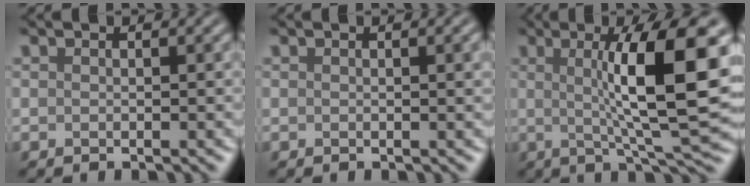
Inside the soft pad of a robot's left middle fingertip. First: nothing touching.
{"total": 1.4, "force": [0.2, 0.4, 1.3], "torque": [-0.012, 0.005, 0.004]}
{"total": 10.7, "force": [1.4, 2.0, 10.4], "torque": [-0.136, 0.003, 0.032]}